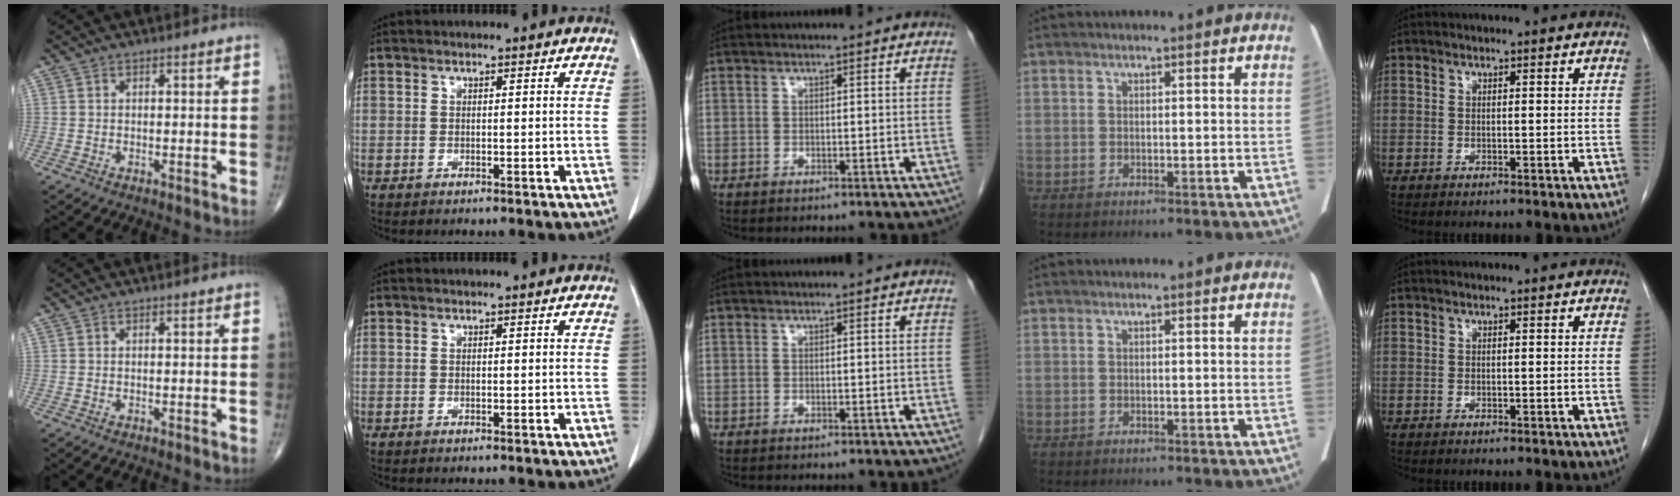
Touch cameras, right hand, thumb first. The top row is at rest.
{}